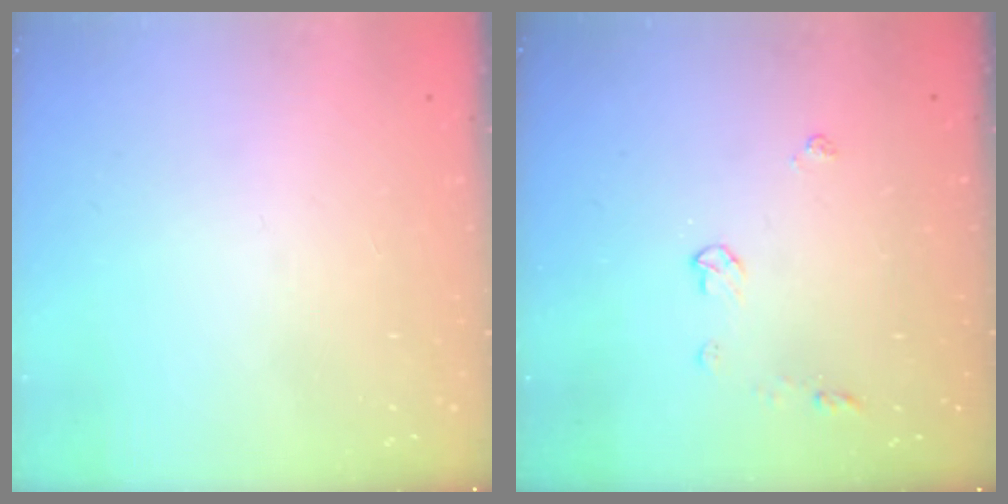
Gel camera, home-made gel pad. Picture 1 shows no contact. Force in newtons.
{"total": 4.6, "press": 4.5, "slide": 0.7}